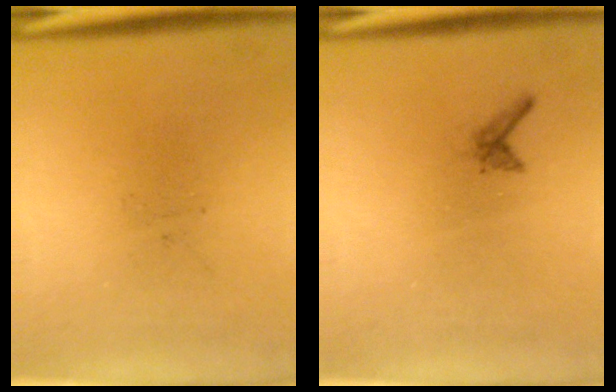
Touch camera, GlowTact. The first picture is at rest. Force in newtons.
{"total": 0.6}